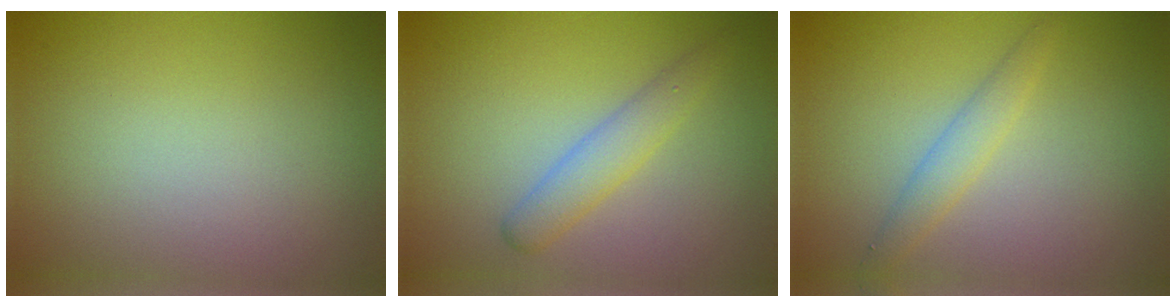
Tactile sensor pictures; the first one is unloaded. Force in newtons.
{"total": 2.5, "press": 2.5, "slide": 0.1}
{"total": 1.9, "press": 1.9, "slide": 0.1}